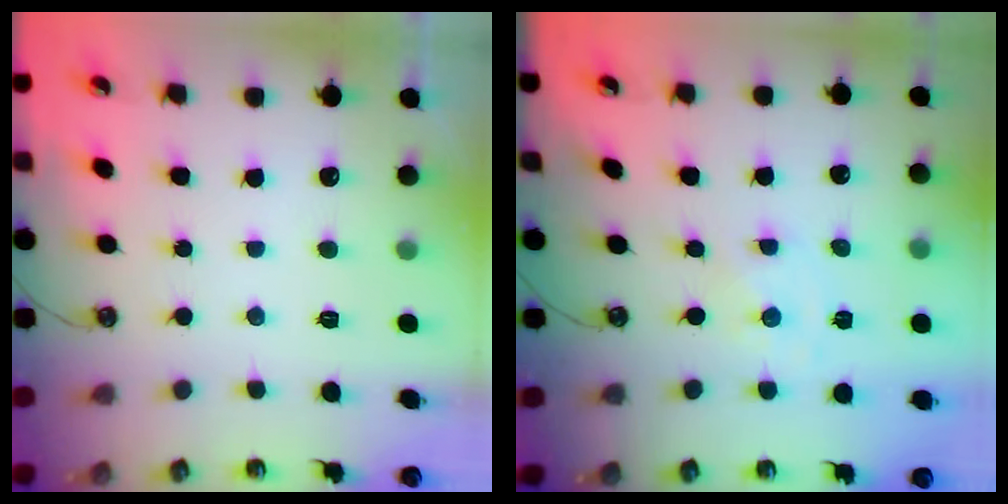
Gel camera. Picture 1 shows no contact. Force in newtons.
{"total": 0.0}